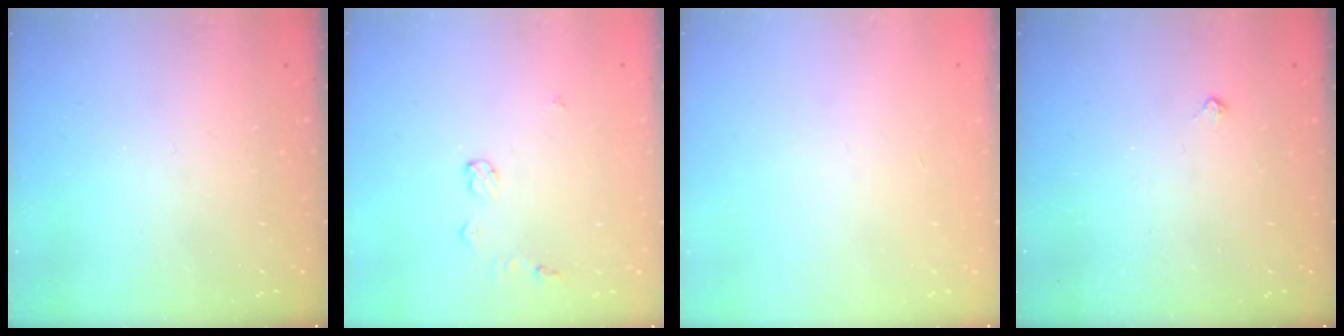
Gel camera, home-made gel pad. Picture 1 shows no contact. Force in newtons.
{"total": 5.6, "press": 5.5, "slide": 0.6}
{"total": 0.0}
{"total": 2.5, "press": 2.4, "slide": 0.4}